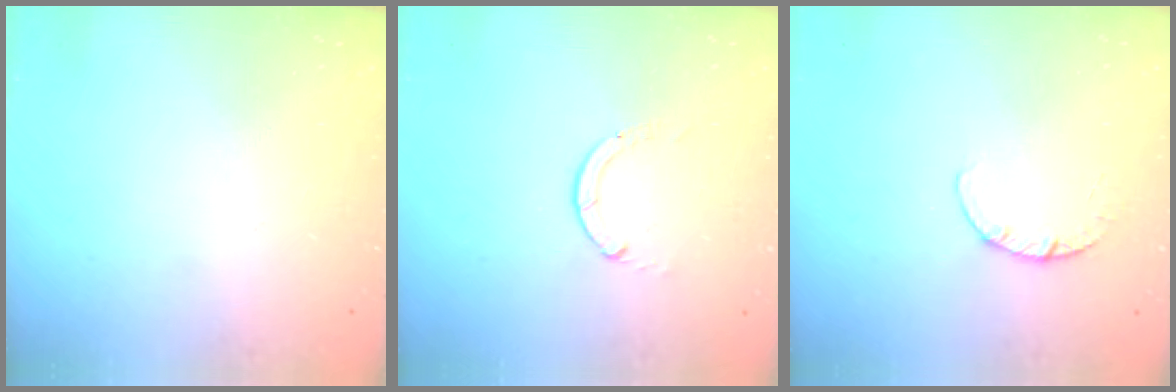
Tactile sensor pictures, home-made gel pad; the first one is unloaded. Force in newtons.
{"total": 0.0}
{"total": 2.7, "press": 2.7, "slide": 0.4}